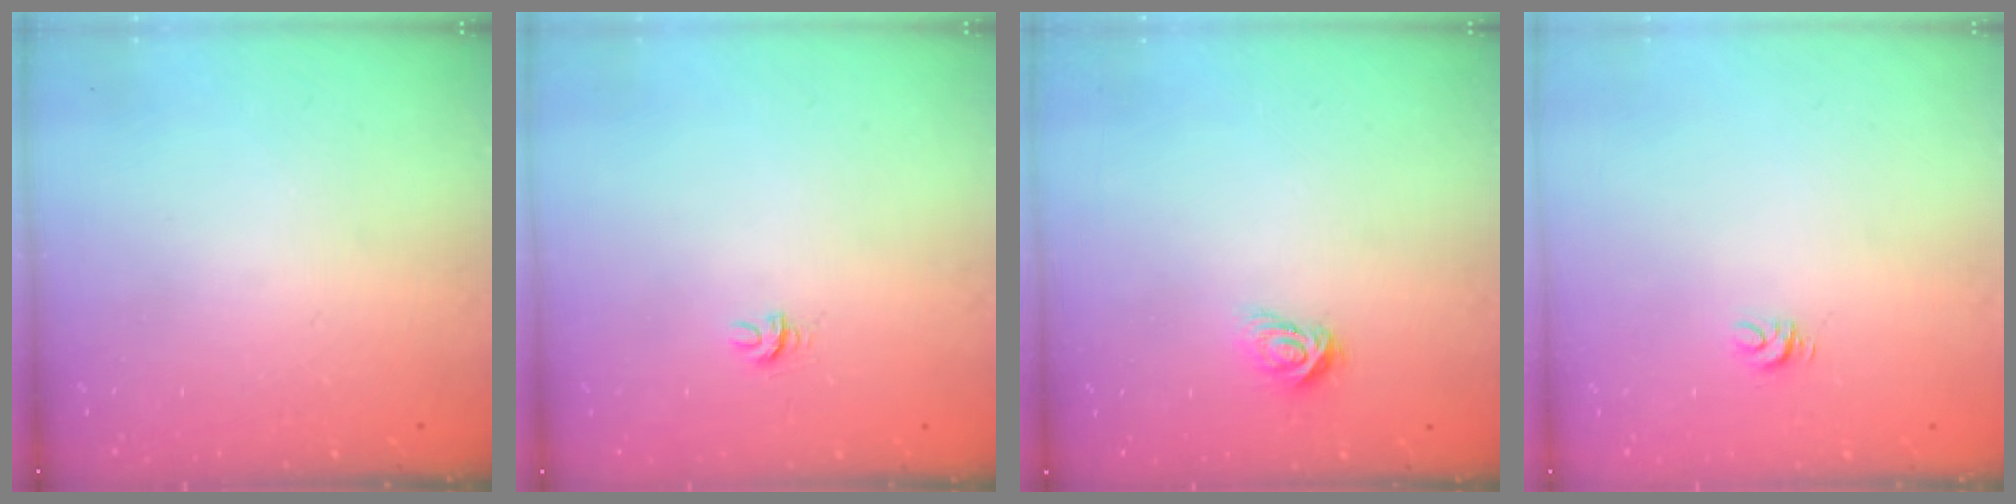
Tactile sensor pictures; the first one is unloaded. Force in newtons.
{"total": 4.0, "press": 3.9, "slide": 0.4}
{"total": 4.0, "press": 3.9, "slide": 0.5}
{"total": 3.9, "press": 3.9, "slide": 0.2}